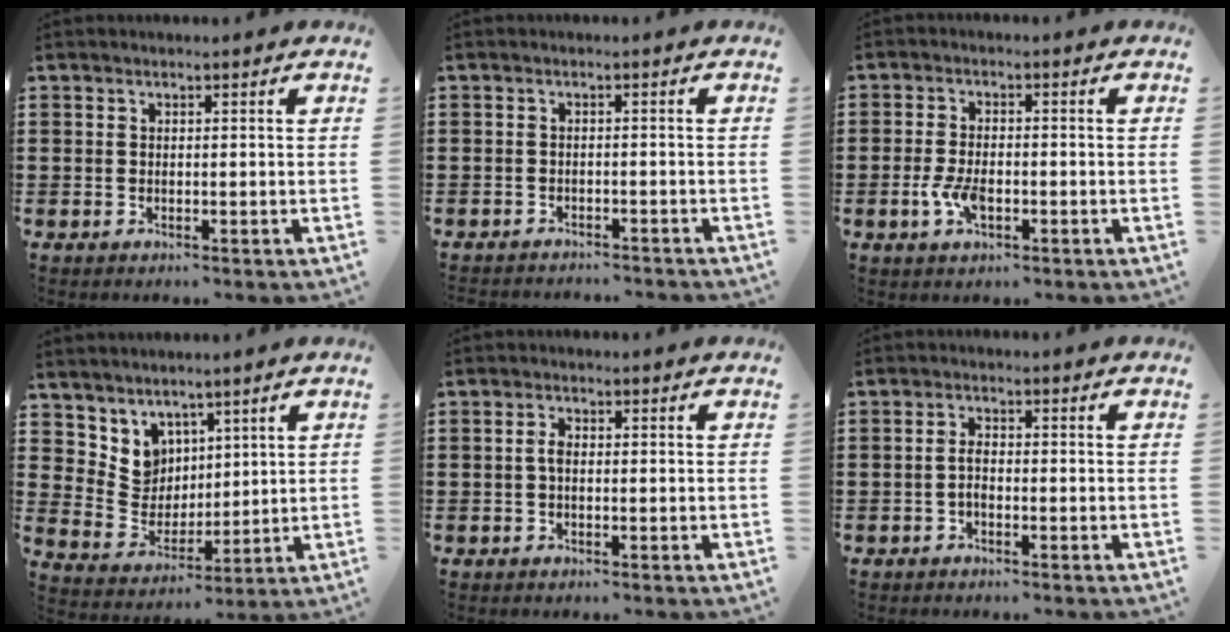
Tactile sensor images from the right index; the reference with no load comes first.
{"total": 1.7, "force": [-1.7, 0.0, 0.0], "torque": [-0.005, -0.002, -0.036]}
{"total": 4.3, "force": [-1.4, 2.0, 3.6], "torque": [-0.082, -0.002, -0.029]}
{"total": 6.6, "force": [3.8, 5.3, 1.0], "torque": [-0.056, -0.015, 0.076]}
{"total": 1.8, "force": [-0.2, 0.8, 1.6], "torque": [-0.038, -0.002, -0.007]}
{"total": 1.9, "force": [-0.8, 0.9, 1.5], "torque": [-0.039, -0.001, -0.018]}